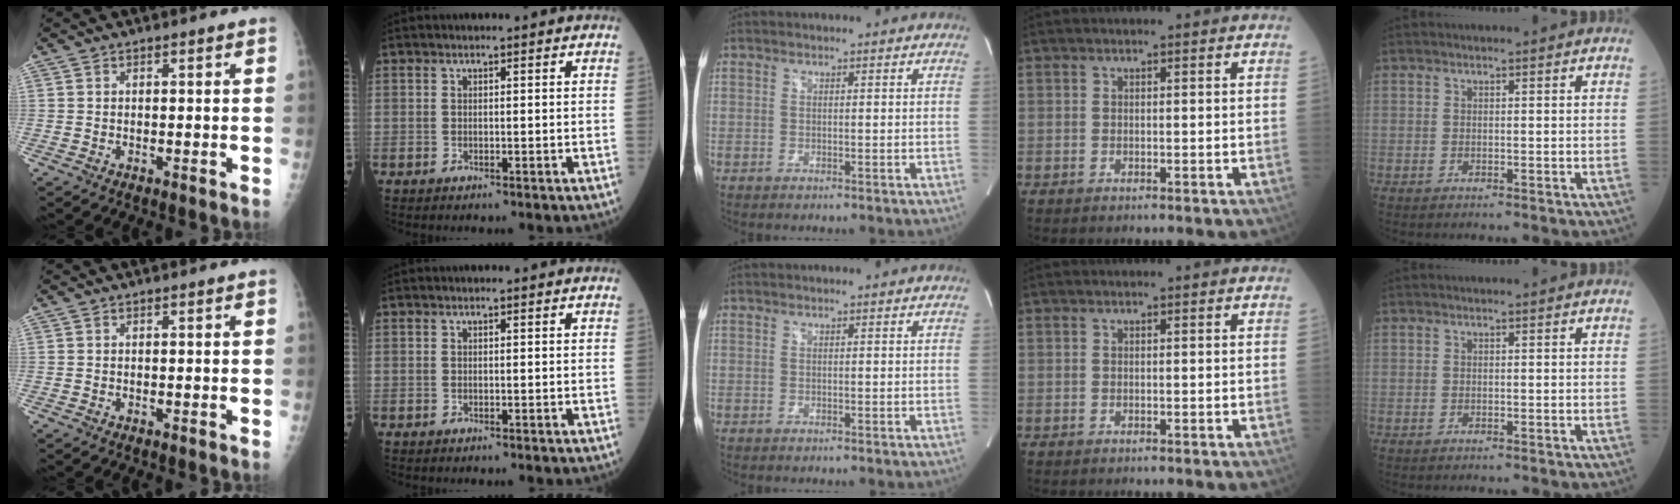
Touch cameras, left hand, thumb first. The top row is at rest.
{}